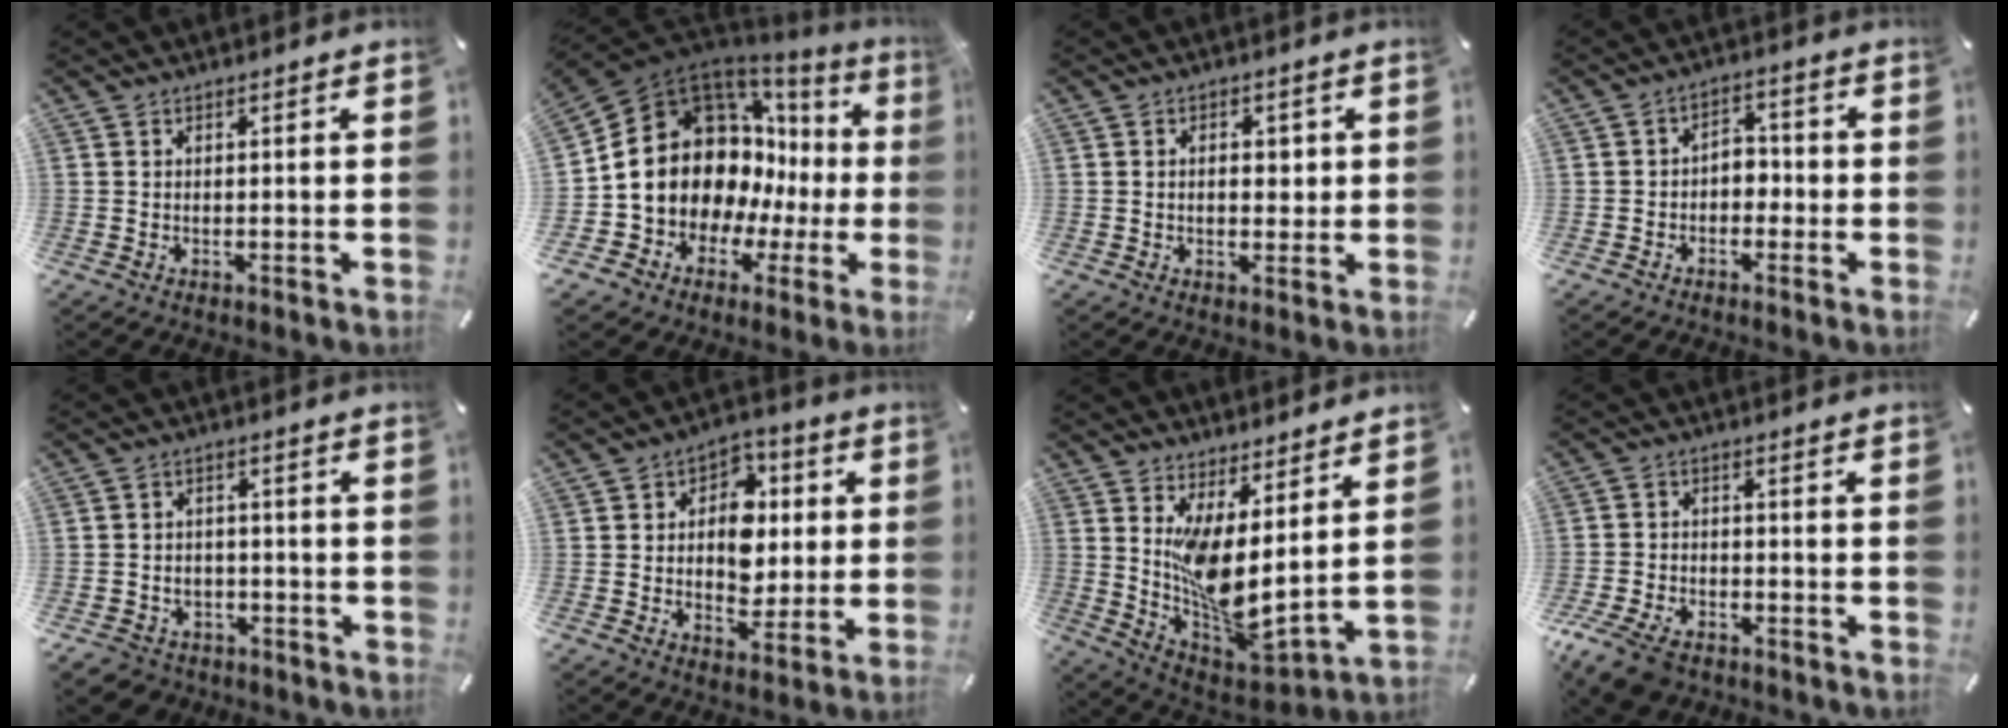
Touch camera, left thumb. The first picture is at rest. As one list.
[{"total": 17.6, "force": [3.1, 14.9, 9.0], "torque": [-0.155, -0.051, 0.081]}, {"total": 4.1, "force": [0.3, 2.9, 3.0], "torque": [-0.035, -0.001, -0.002]}, {"total": 3.9, "force": [-1.9, 2.8, 1.9], "torque": [-0.036, 0.018, -0.039]}, {"total": 4.9, "force": [-2.5, 4.1, 0.9], "torque": [-0.030, 0.012, -0.050]}, {"total": 10.2, "force": [0.6, 8.7, 5.3], "torque": [-0.069, -0.001, 0.012]}, {"total": 10.6, "force": [2.8, 4.8, 9.0], "torque": [-0.152, -0.069, 0.063]}, {"total": 7.5, "force": [-5.0, 4.3, 3.5], "torque": [-0.088, 0.013, -0.097]}]